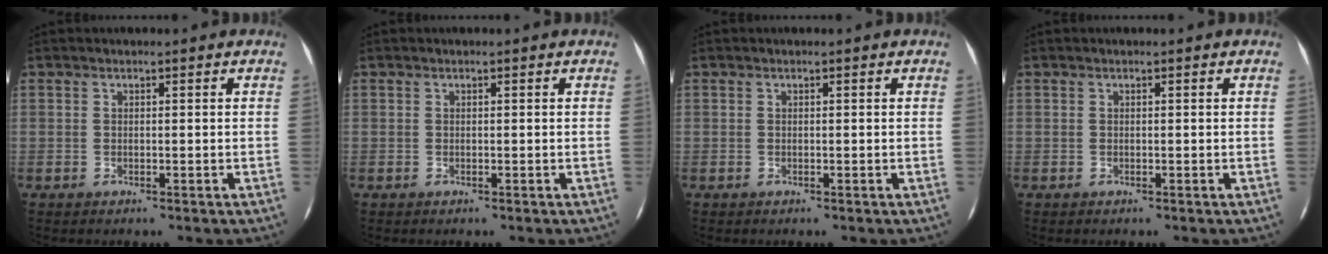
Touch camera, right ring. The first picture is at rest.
{"total": 0.0}
{"total": 0.0}
{"total": 0.0}